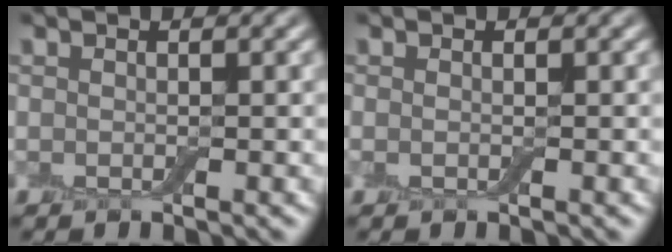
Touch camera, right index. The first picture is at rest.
{"total": 0.6, "force": [0.0, 0.1, 0.6], "torque": [-0.013, -0.002, -0.002]}